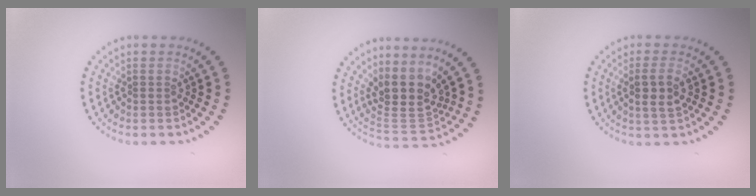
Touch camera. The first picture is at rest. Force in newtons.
{"total": 4.1, "press": 3.2, "slide": 2.5}
{"total": 2.5, "press": 2.4, "slide": 0.7}